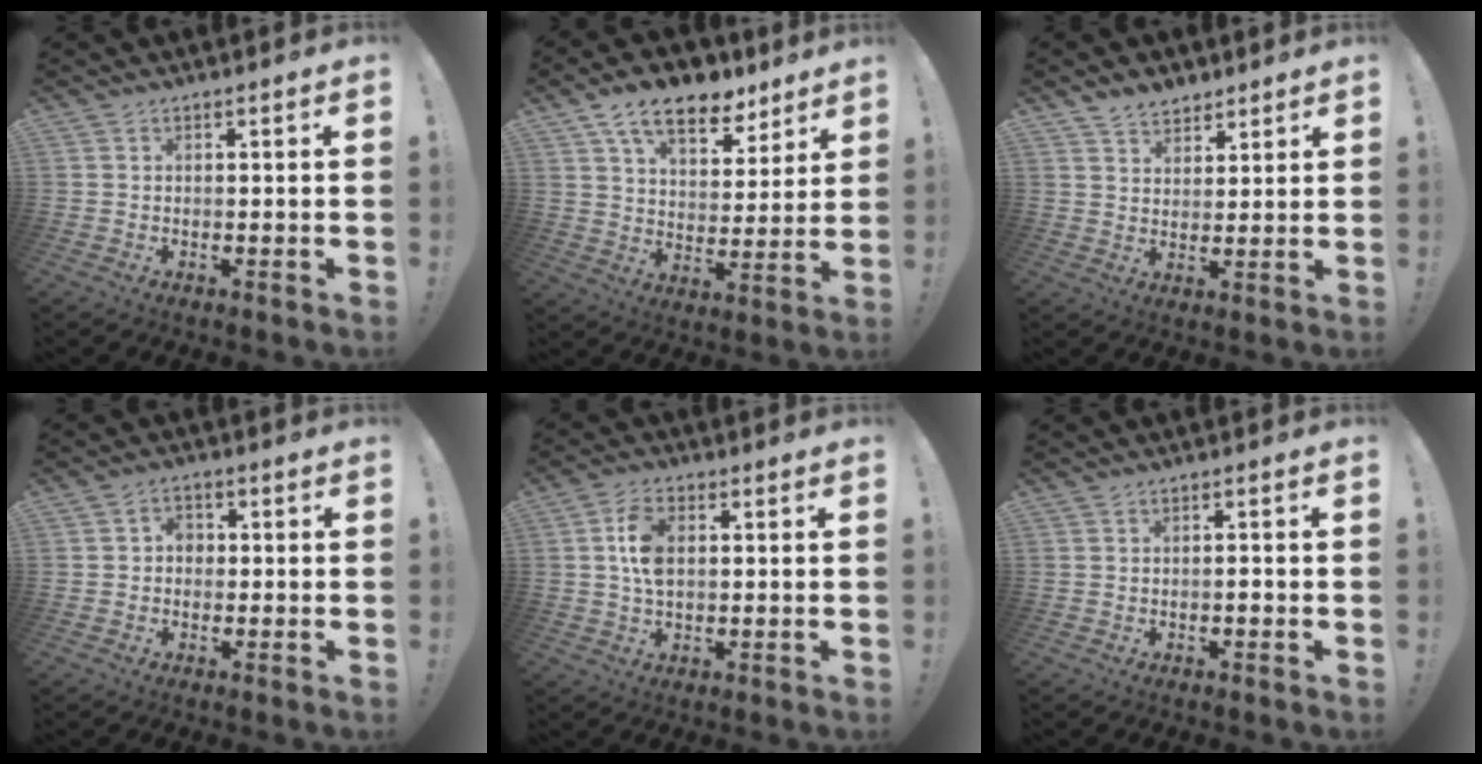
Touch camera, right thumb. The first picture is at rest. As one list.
[{"total": 14.7, "force": [9.6, 7.8, 8.0], "torque": [-0.118, -0.053, 0.171]}, {"total": 6.1, "force": [4.9, 3.4, 1.1], "torque": [-0.014, -0.031, 0.094]}, {"total": 3.3, "force": [-0.6, 2.8, 1.7], "torque": [-0.026, 0.006, -0.014]}, {"total": 7.8, "force": [1.0, 4.6, 6.2], "torque": [-0.117, 0.004, 0.017]}, {"total": 1.1, "force": [-0.8, 0.3, 0.8], "torque": [-0.014, 0.004, -0.014]}]